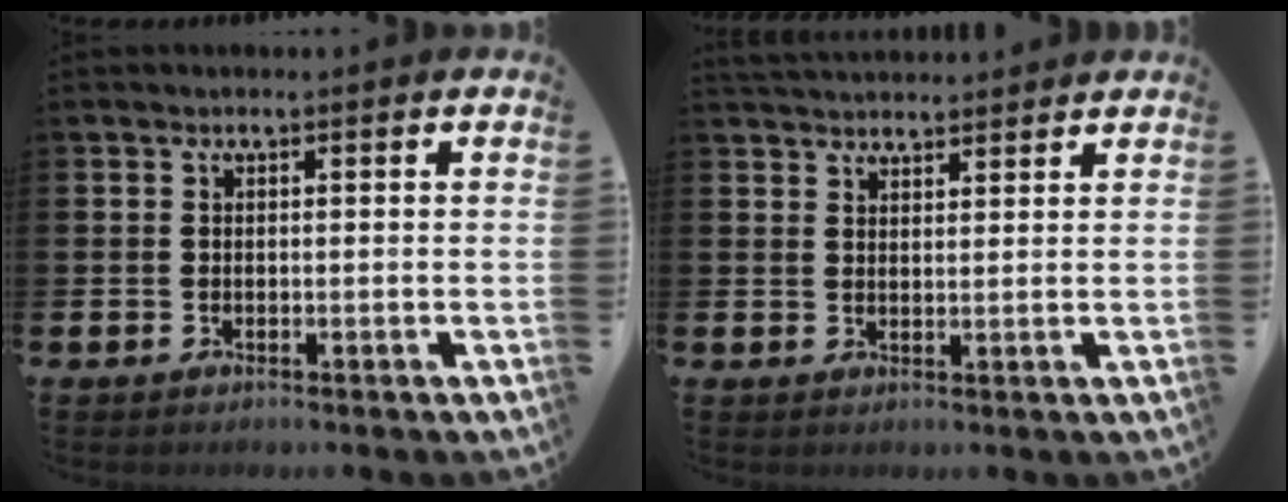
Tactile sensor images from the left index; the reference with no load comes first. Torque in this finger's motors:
{"motor_torque": [0.16, -0.96, 0.25, 0.06]}